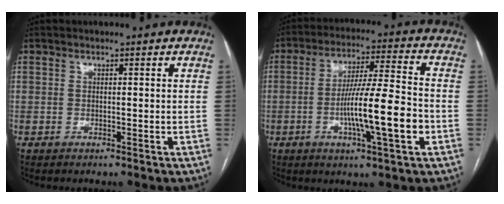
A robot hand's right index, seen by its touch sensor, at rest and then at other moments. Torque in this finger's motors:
{"motor_torque": [1.92, -0.22, 0.75, 0.21]}